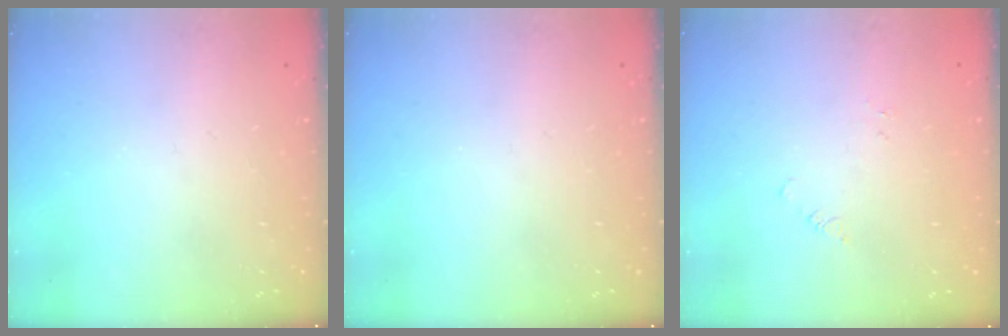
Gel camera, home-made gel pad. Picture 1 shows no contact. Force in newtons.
{"total": 0.0}
{"total": 2.2, "press": 2.2, "slide": 0.2}